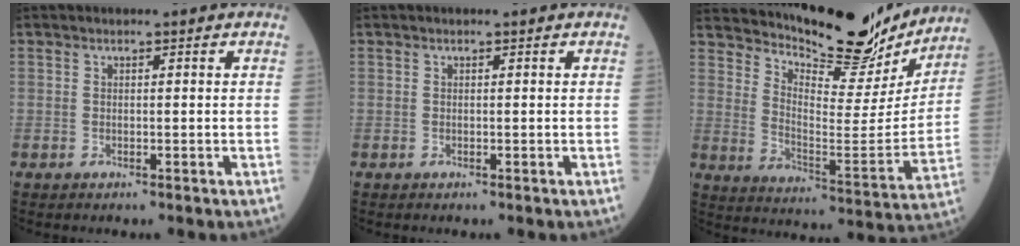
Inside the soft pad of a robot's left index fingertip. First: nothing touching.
{"total": 0.0}
{"total": 19.1, "force": [17.5, 4.5, 6.2], "torque": [-0.096, -0.047, 0.243]}